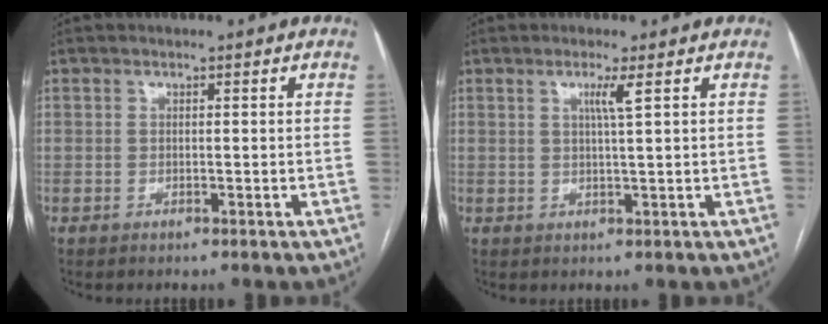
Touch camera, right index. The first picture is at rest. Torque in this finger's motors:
{"motor_torque": [0.02, 0.00, 0.11, 0.04]}